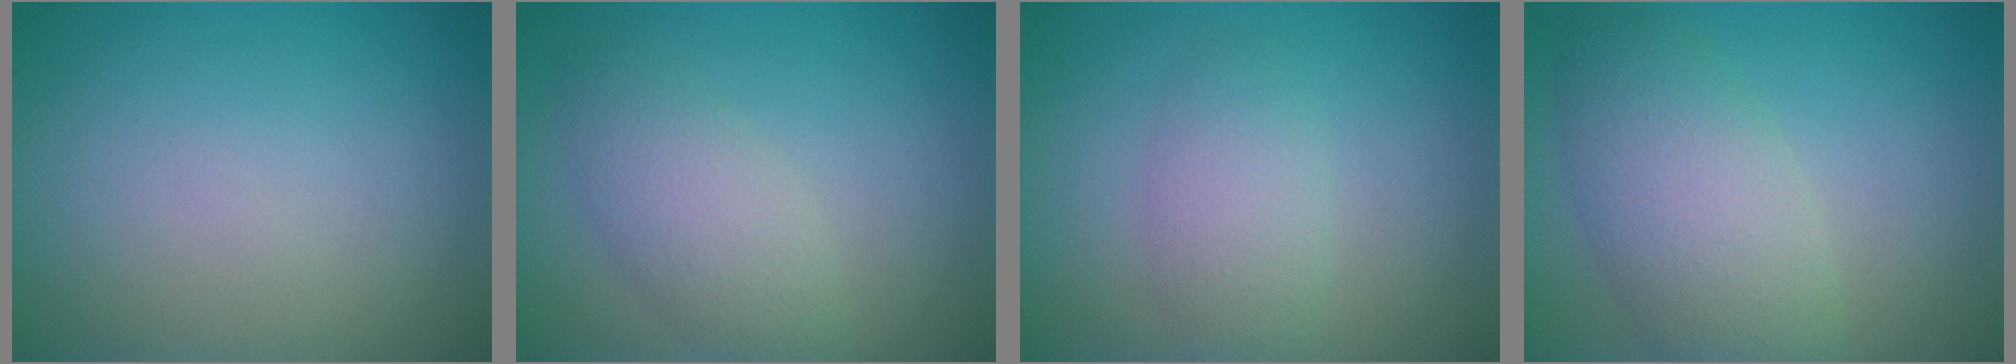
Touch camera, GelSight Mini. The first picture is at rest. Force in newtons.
{"total": 3.7, "press": 3.7, "slide": 0.1}
{"total": 2.8, "press": 2.8, "slide": 0.2}
{"total": 6.1, "press": 6.0, "slide": 0.3}